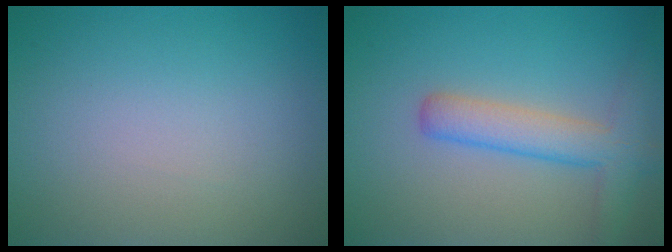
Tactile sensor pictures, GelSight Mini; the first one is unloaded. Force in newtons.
{"total": 4.2, "press": 4.2, "slide": 0.2}